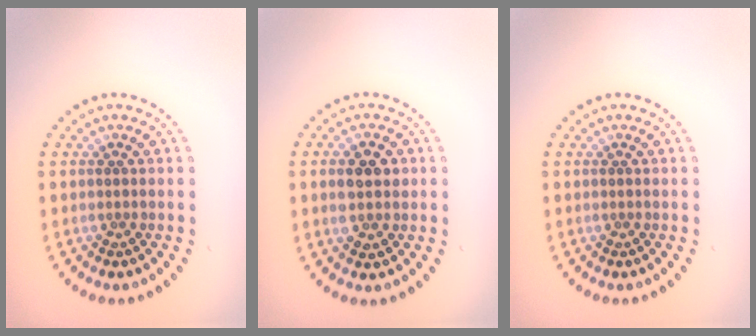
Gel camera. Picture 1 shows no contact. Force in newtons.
{"total": 3.0, "press": 3.0, "slide": 0.3}
{"total": 0.0}